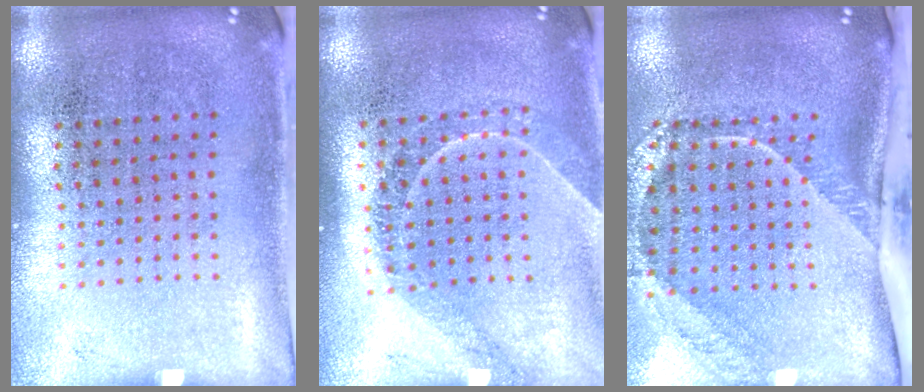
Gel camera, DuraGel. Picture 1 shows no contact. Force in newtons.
{"total": 1.2, "press": 1.1, "slide": 0.5}
{"total": 2.7, "press": 1.8, "slide": 2.0}